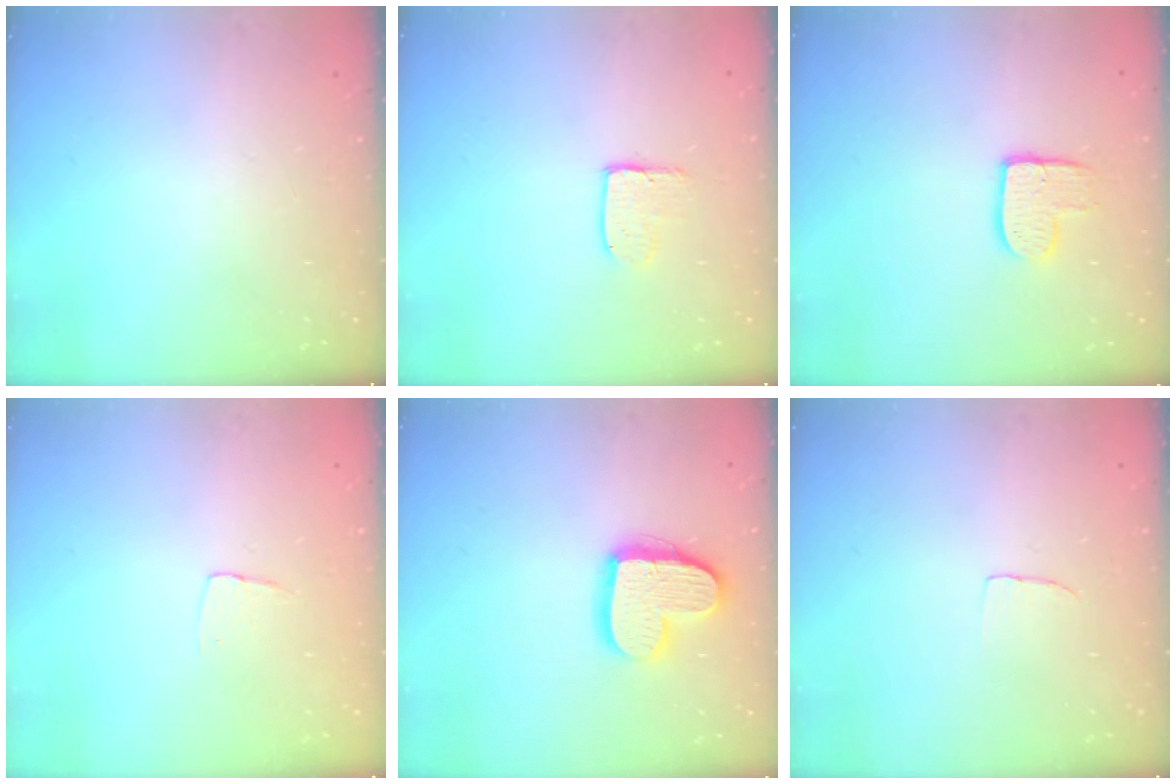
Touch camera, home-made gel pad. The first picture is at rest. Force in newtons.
{"total": 4.1, "press": 4.1, "slide": 0.3}
{"total": 9.7, "press": 9.6, "slide": 0.7}
{"total": 3.2, "press": 3.2, "slide": 0.2}
{"total": 14.9, "press": 14.8, "slide": 1.1}
{"total": 3.1, "press": 3.0, "slide": 0.3}